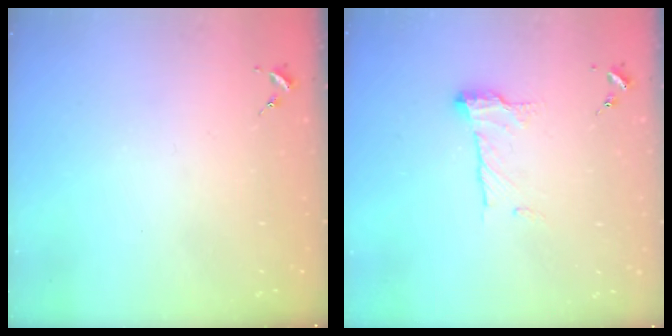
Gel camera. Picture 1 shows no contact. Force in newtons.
{"total": 11.4, "press": 11.3, "slide": 0.5}